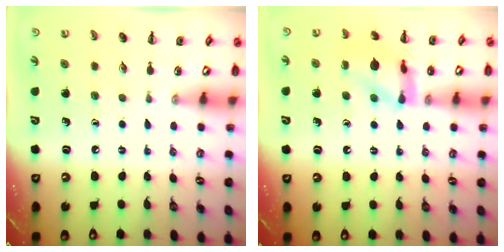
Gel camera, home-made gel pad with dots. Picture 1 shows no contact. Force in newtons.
{"total": 12.8, "press": 12.7, "slide": 1.2}